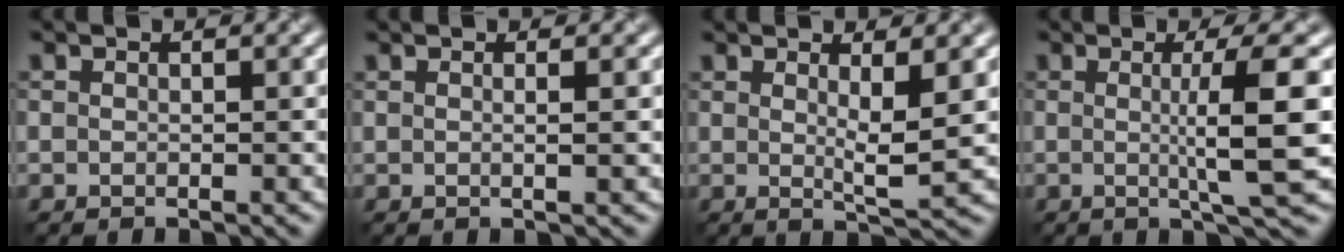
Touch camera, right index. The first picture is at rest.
{"total": 1.8, "force": [0.3, 0.7, 1.6], "torque": [-0.014, 0.001, -0.009]}
{"total": 3.4, "force": [0.8, 0.5, 3.3], "torque": [-0.050, -0.009, 0.013]}
{"total": 5.9, "force": [0.1, 0.8, 5.9], "torque": [-0.089, -0.001, 0.001]}